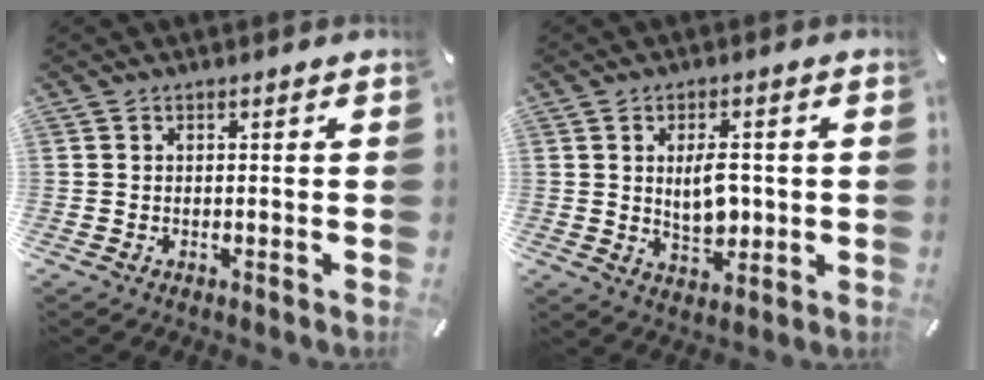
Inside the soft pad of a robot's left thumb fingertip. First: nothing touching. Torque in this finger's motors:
{"motor_torque": [0.35, 0.40, 0.46, -0.37, 0.04]}